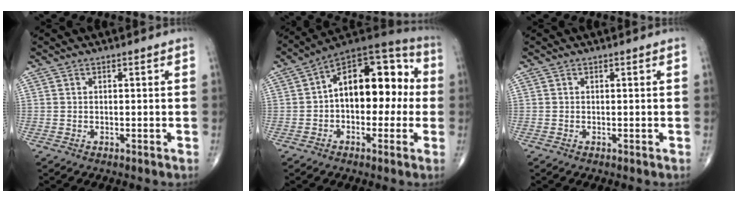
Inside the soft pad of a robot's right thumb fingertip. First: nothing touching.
{"total": 17.1, "force": [0.6, 9.9, 13.9], "torque": [-0.168, 0.049, -0.005]}
{"total": 0.0}